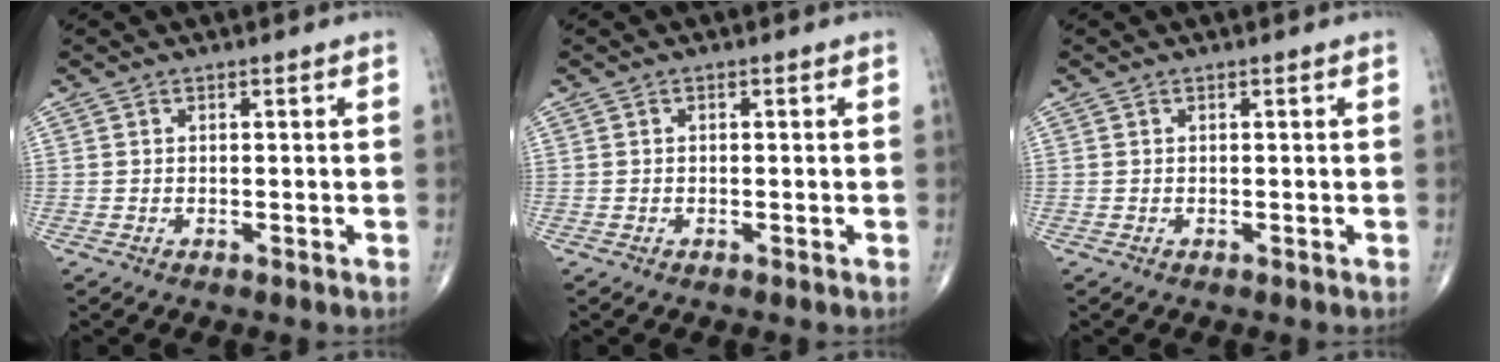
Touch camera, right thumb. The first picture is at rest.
{"total": 0.0}
{"total": 0.0}